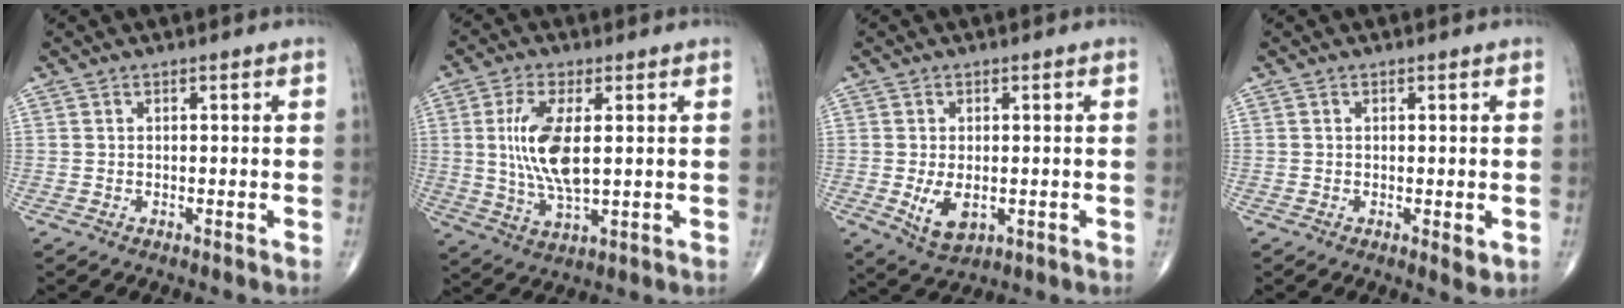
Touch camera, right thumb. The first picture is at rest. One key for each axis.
{"total": 11.2, "fx": 1.5, "fy": 4.4, "fz": 10.2, "tx": -0.211, "ty": -0.015, "tz": 0.034}
{"total": 5.8, "fx": -1.0, "fy": 3.3, "fz": 4.7, "tx": -0.078, "ty": -0.012, "tz": -0.008}
{"total": 1.7, "fx": -0.2, "fy": 0.6, "fz": 1.5, "tx": -0.021, "ty": -0.006, "tz": -0.004}